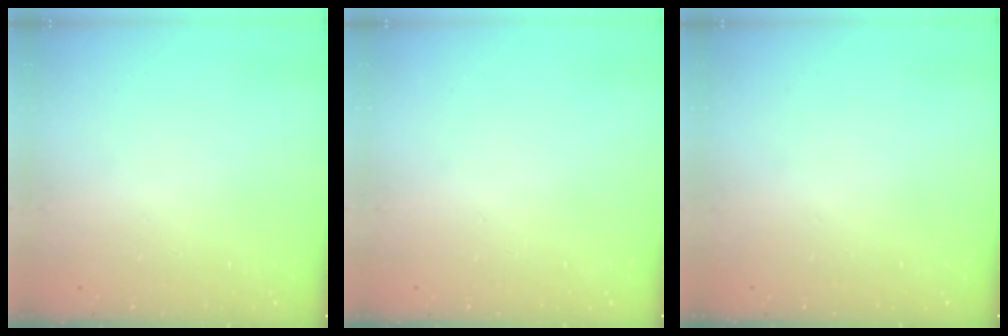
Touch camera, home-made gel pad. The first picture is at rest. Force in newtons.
{"total": 0.0}
{"total": 0.0}